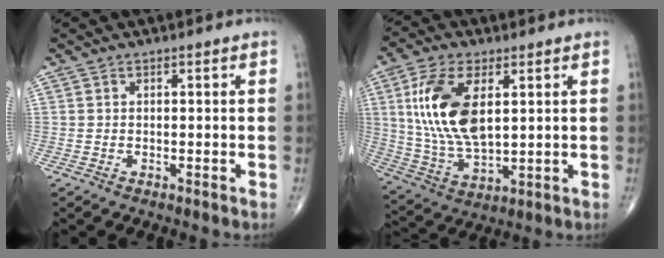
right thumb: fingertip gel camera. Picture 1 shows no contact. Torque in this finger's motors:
{"motor_torque": [0.40, 3.53, 0.71, -0.50, 0.52]}